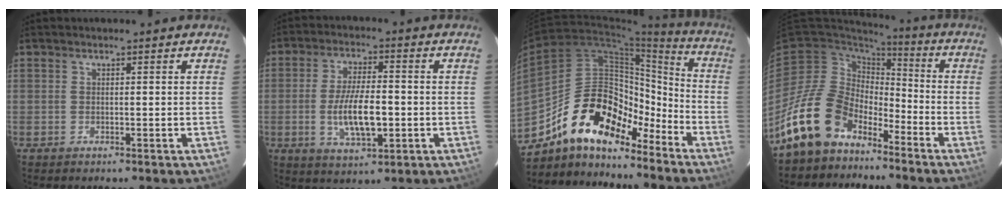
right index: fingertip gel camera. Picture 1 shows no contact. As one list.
[{"total": 10.4, "force": [-2.0, 3.7, 9.4], "torque": [-0.182, -0.009, -0.031]}, {"total": 19.1, "force": [-14.1, 8.7, 9.6], "torque": [-0.168, 0.027, -0.233]}, {"total": 15.1, "force": [-11.2, 8.9, 4.9], "torque": [-0.105, 0.017, -0.196]}]